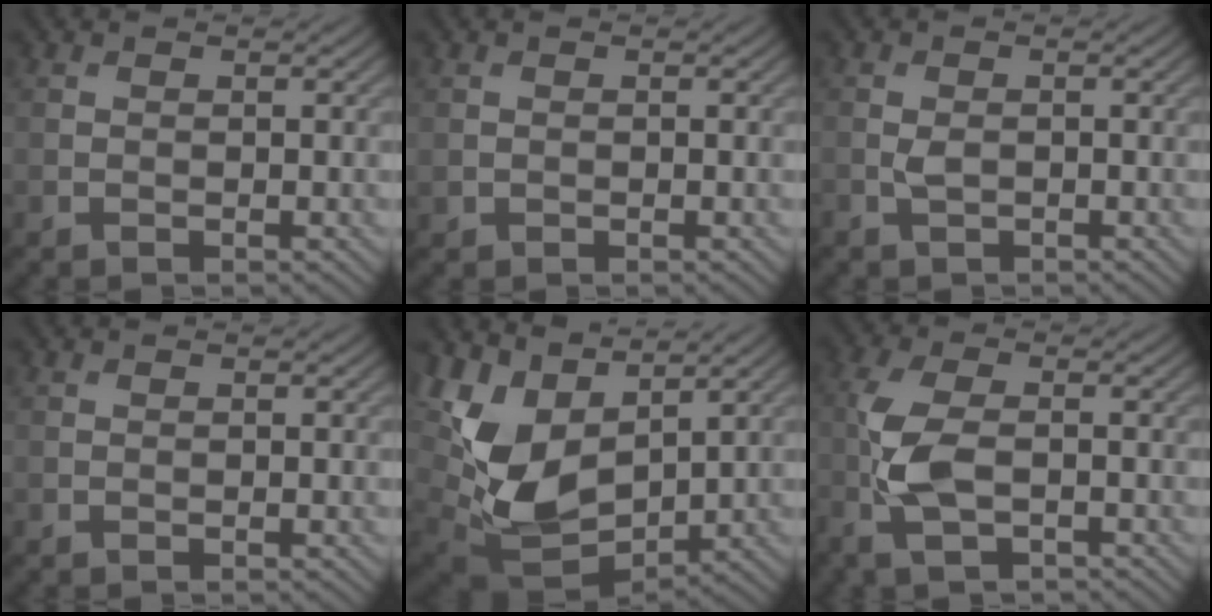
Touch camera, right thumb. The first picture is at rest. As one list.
[{"total": 0.7, "force": [0.0, 0.7, 0.1], "torque": [-0.002, -0.006, 0.000]}, {"total": 1.4, "force": [-0.4, 1.0, 1.0], "torque": [-0.024, -0.002, -0.009]}, {"total": 0.0}, {"total": 11.6, "force": [3.2, 7.4, 8.3], "torque": [-0.205, -0.006, 0.067]}, {"total": 6.6, "force": [-1.9, 3.0, 5.6], "torque": [-0.146, -0.002, -0.042]}]